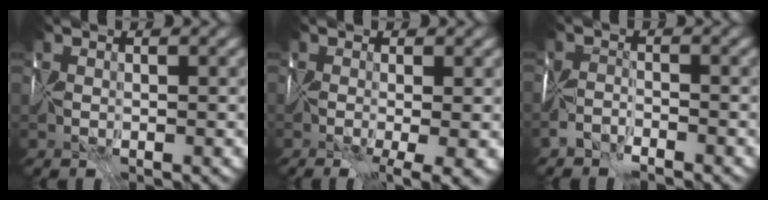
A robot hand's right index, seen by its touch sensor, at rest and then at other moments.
{"total": 5.5, "force": [-1.8, 1.7, 4.9], "torque": [-0.059, -0.011, -0.019]}
{"total": 2.2, "force": [-2.1, 0.5, 0.3], "torque": [-0.007, 0.006, -0.054]}